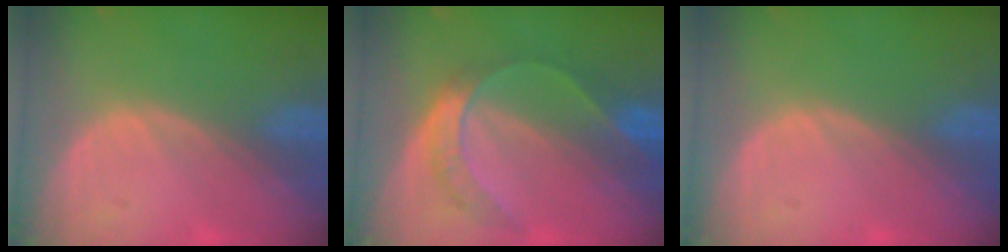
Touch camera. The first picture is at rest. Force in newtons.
{"total": 7.7, "press": 6.5, "slide": 4.2}
{"total": 0.0}